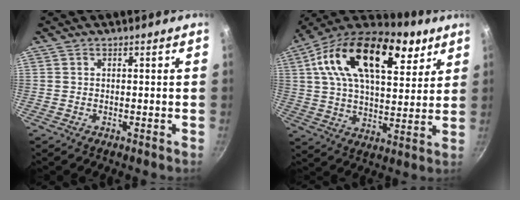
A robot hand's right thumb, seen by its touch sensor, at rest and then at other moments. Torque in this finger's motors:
{"motor_torque": [1.33, 3.68, 0.88, -0.52, 0.48]}